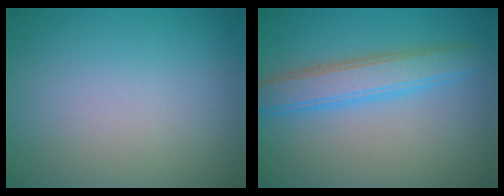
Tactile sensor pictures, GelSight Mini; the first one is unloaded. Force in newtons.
{"total": 4.3, "press": 4.3, "slide": 0.1}